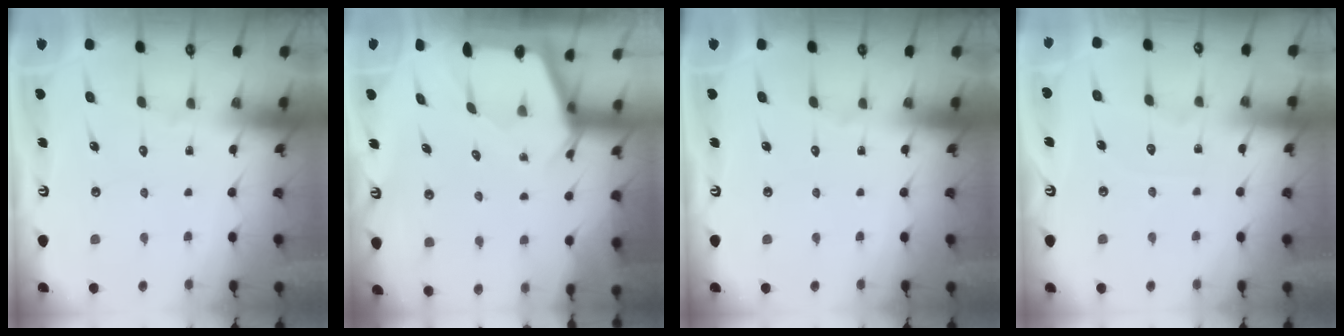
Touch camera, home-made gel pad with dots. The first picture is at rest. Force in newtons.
{"total": 2.3, "press": 2.3, "slide": 0.3}
{"total": 0.0}
{"total": 2.7, "press": 2.7, "slide": 0.4}